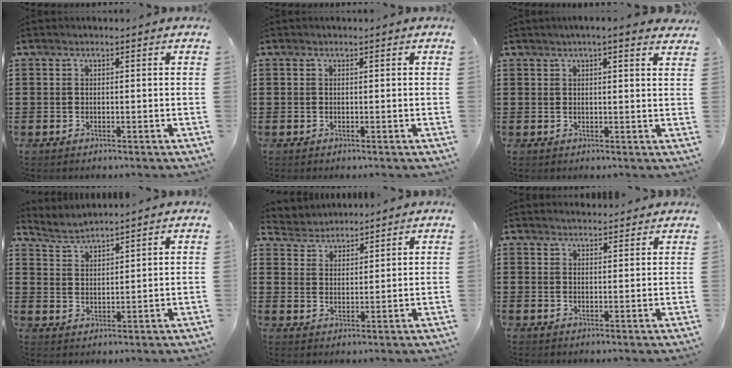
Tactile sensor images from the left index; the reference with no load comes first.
{"total": 0.0}
{"total": 2.3, "force": [1.8, 0.0, 1.3], "torque": [-0.031, 0.003, 0.033]}
{"total": 2.7, "force": [2.7, 0.1, 0.0], "torque": [-0.011, -0.012, 0.050]}
{"total": 3.6, "force": [3.4, 1.0, -0.6], "torque": [-0.005, -0.013, 0.063]}
{"total": 2.0, "force": [2.0, 0.3, 0.0], "torque": [-0.005, 0.001, 0.039]}